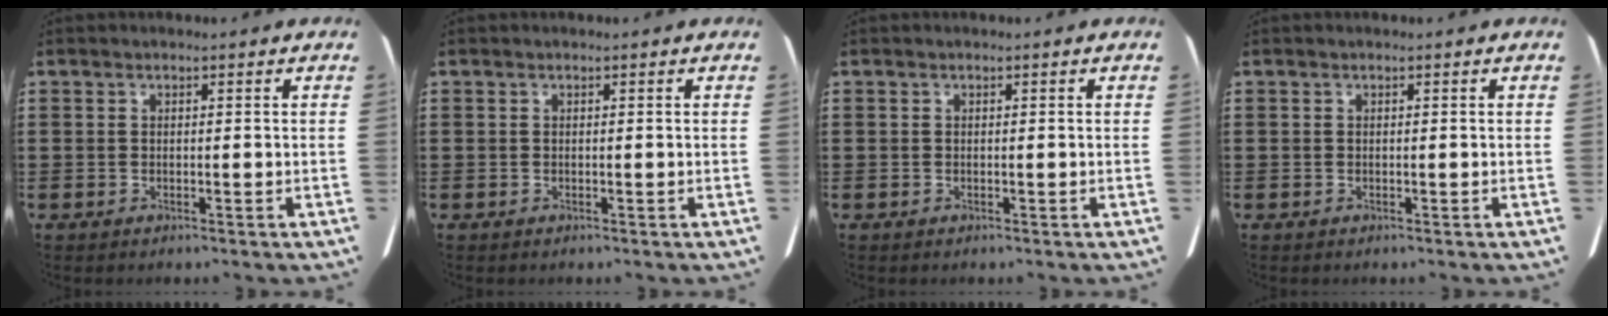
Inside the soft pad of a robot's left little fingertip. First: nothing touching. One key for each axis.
{"total": 0.0}
{"total": 0.0}
{"total": 0.0}